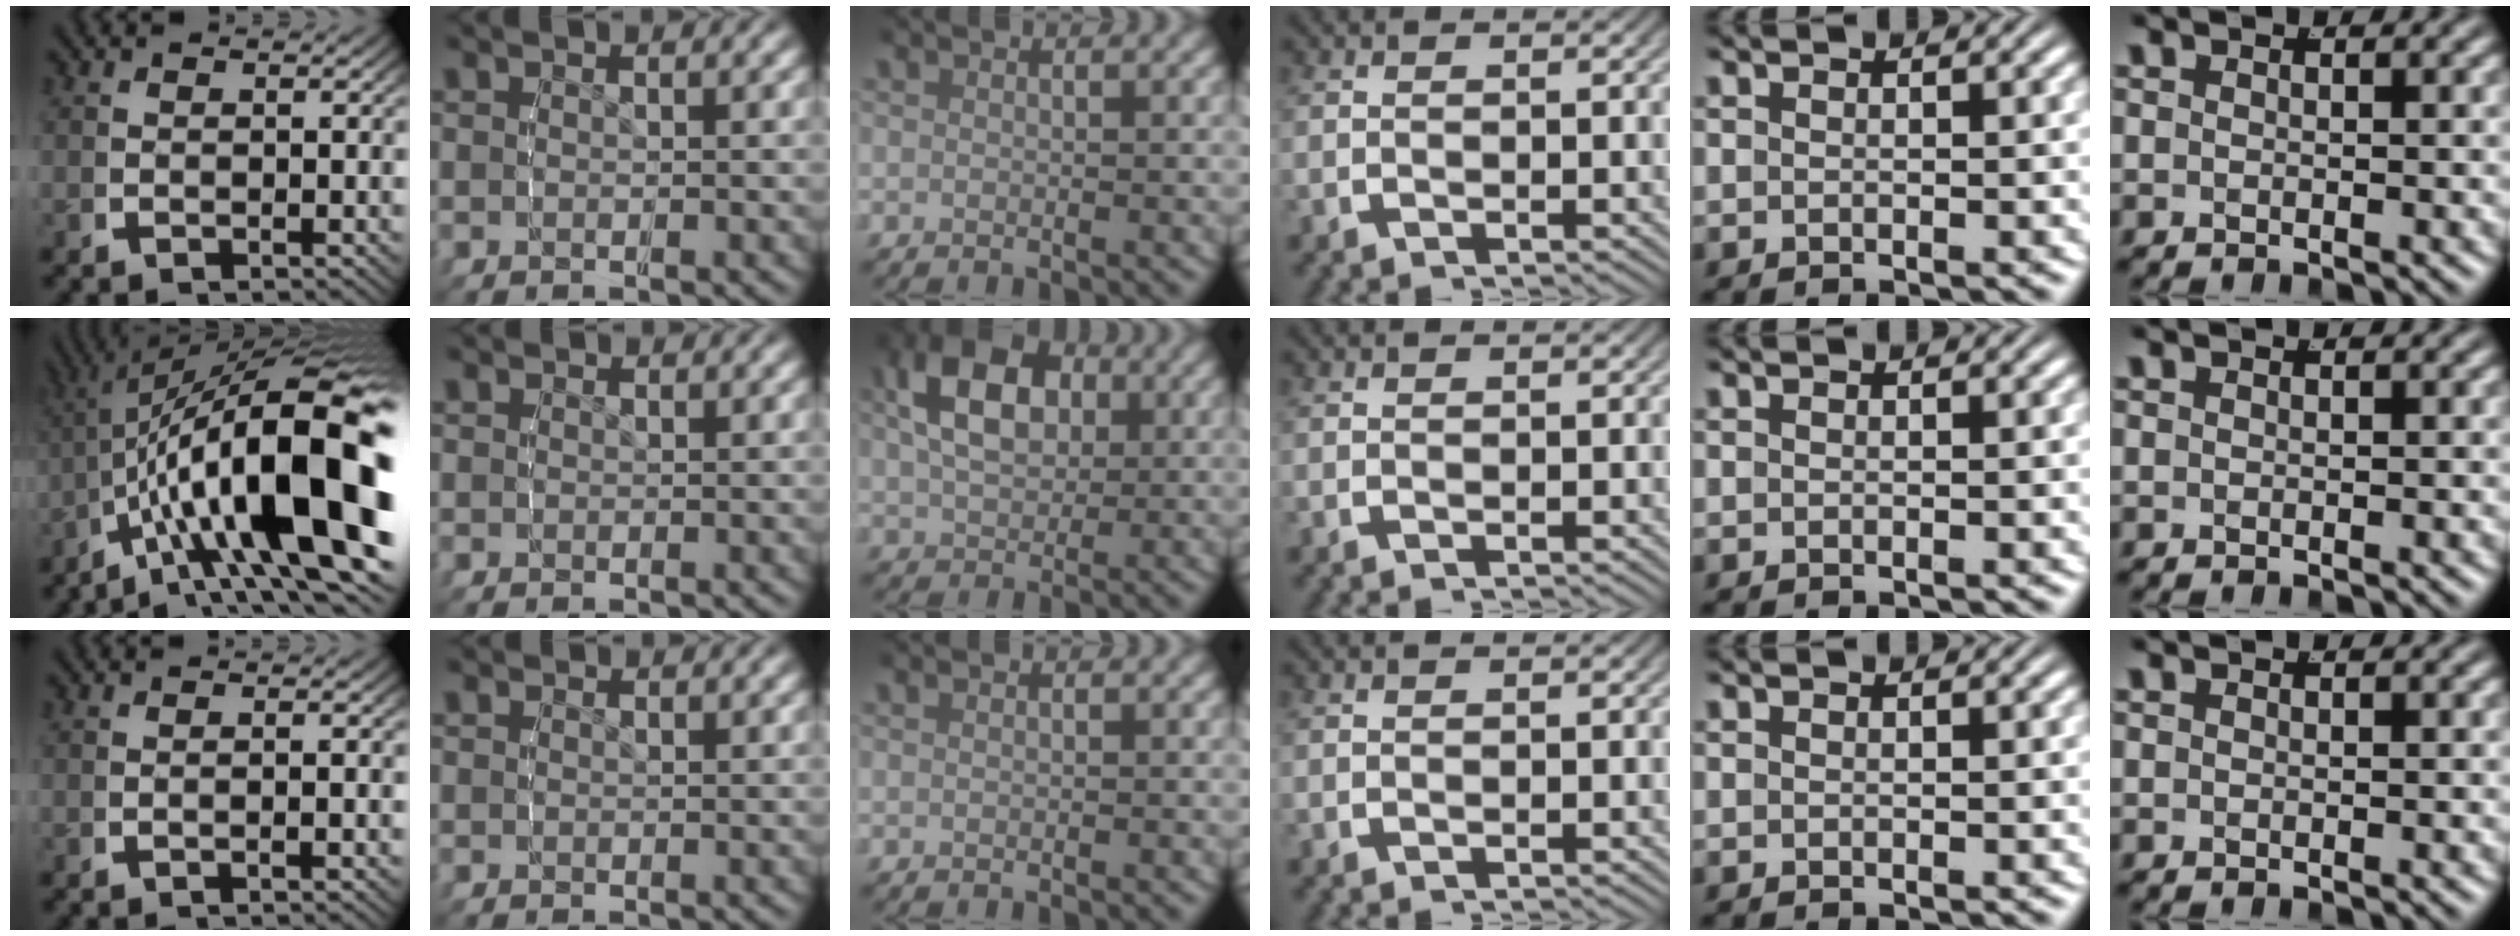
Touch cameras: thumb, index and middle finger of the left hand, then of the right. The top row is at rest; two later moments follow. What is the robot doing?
{"motion": "lift_and_place", "object": "toy banana"}